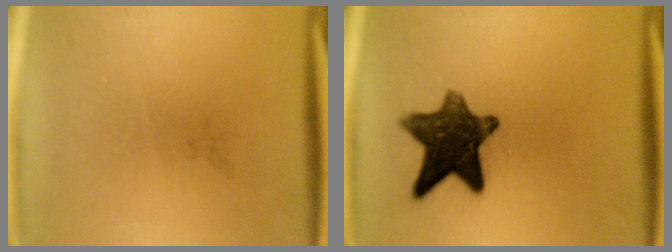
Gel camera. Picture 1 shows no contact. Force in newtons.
{"total": 11.8}